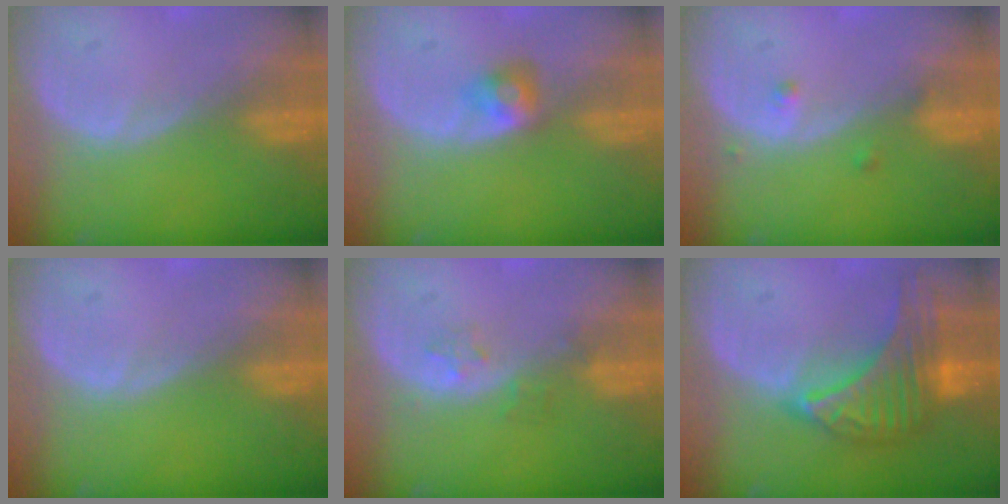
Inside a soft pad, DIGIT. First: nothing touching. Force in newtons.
{"total": 2.8, "press": 2.6, "slide": 1.2}
{"total": 1.3, "press": 1.3, "slide": 0.0}
{"total": 0.0}
{"total": 1.9, "press": 1.9, "slide": 0.2}
{"total": 10.0, "press": 10.0, "slide": 0.5}